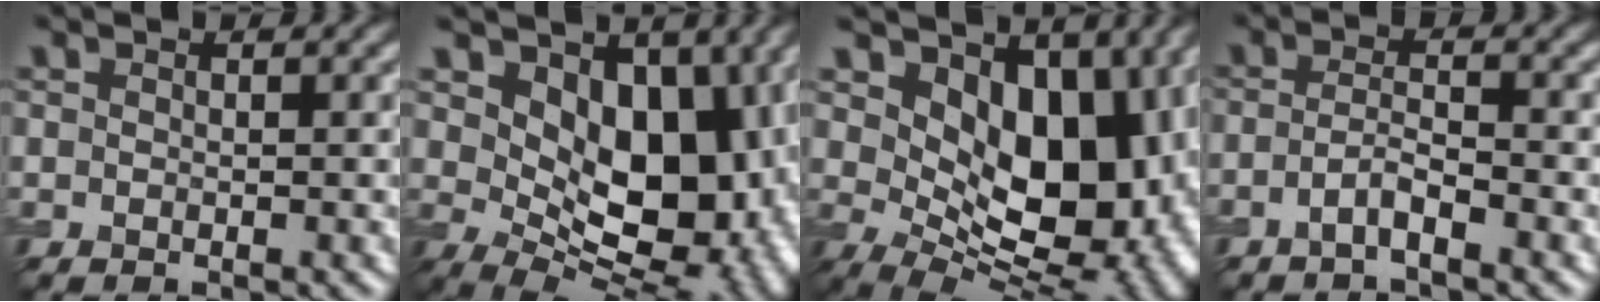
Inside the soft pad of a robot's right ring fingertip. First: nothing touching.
{"total": 13.1, "force": [2.1, 8.5, 9.7], "torque": [-0.115, -0.020, 0.038]}
{"total": 14.3, "force": [2.5, 9.1, 10.8], "torque": [-0.130, -0.021, 0.048]}
{"total": 2.0, "force": [-1.4, 0.3, 1.4], "torque": [-0.027, 0.003, -0.032]}